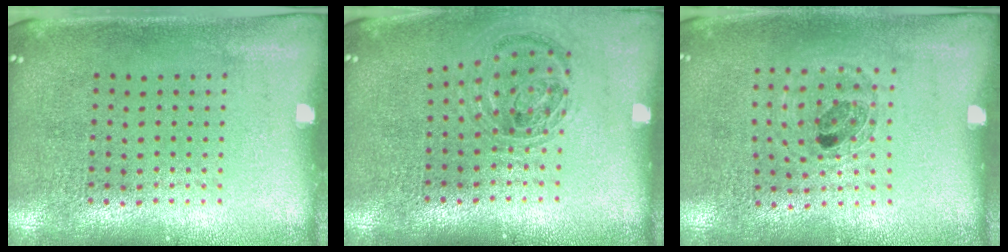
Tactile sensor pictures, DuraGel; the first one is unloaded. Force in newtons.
{"total": 0.9, "press": 0.9, "slide": 0.3}
{"total": 0.8, "press": 0.8, "slide": 0.2}